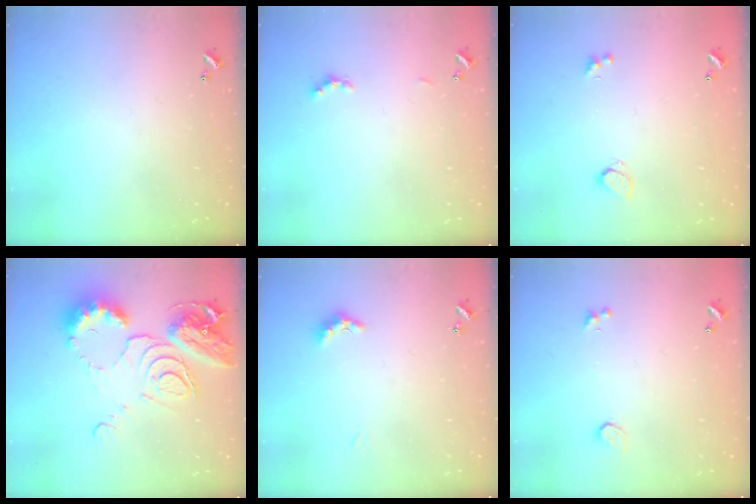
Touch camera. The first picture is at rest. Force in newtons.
{"total": 2.6, "press": 2.5, "slide": 0.6}
{"total": 0.9, "press": 0.7, "slide": 0.5}
{"total": 13.8, "press": 13.7, "slide": 1.5}
{"total": 3.3, "press": 3.3, "slide": 0.6}
{"total": 0.9, "press": 0.7, "slide": 0.5}